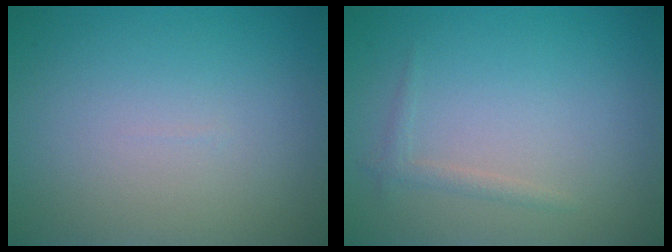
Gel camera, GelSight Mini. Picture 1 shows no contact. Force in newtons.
{"total": 1.0, "press": 1.0, "slide": 0.0}